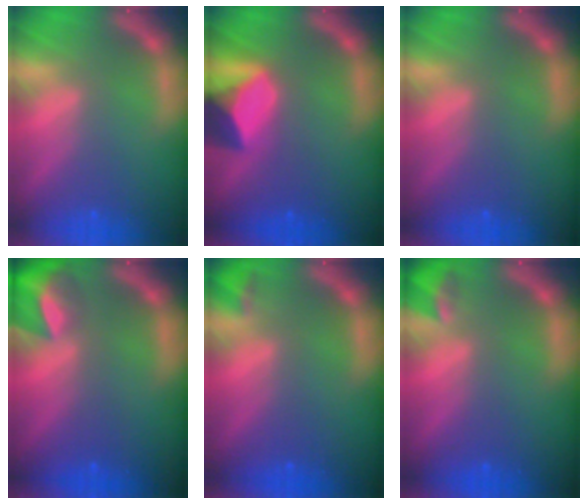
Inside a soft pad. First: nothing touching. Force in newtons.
{"total": 6.9}
{"total": 0.0}
{"total": 6.0}
{"total": 1.4}
{"total": 2.4}